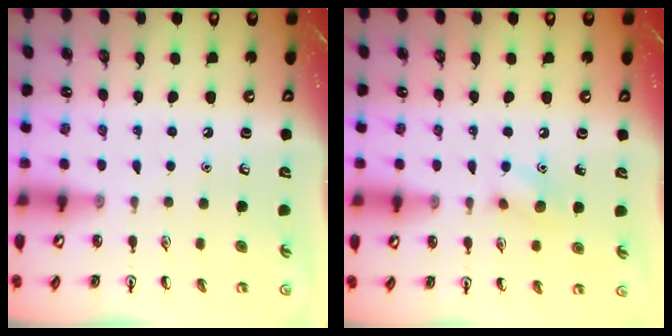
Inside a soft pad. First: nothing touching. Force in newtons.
{"total": 7.3, "press": 7.2, "slide": 1.5}